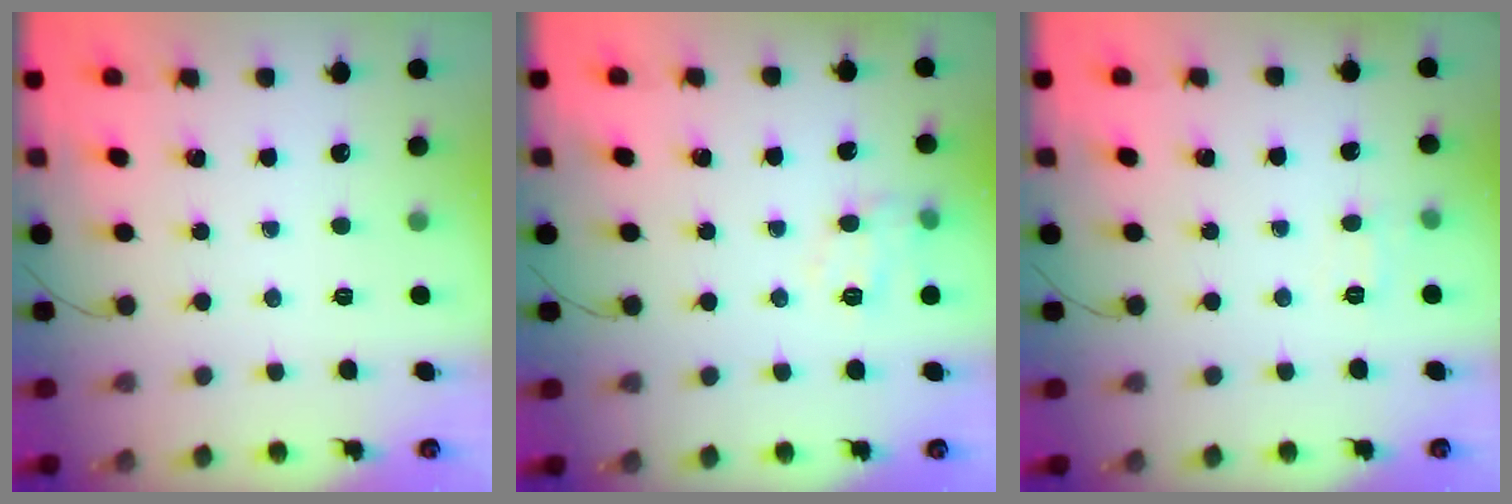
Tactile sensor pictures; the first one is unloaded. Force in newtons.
{"total": 9.4, "press": 9.4, "slide": 0.6}
{"total": 5.1, "press": 4.9, "slide": 1.3}